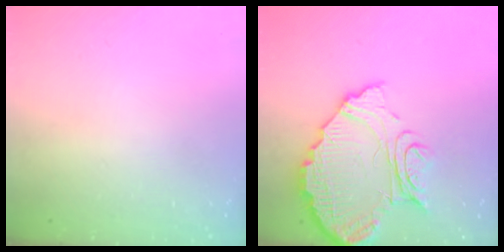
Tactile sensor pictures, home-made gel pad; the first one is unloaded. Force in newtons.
{"total": 15.7, "press": 15.7, "slide": 1.0}